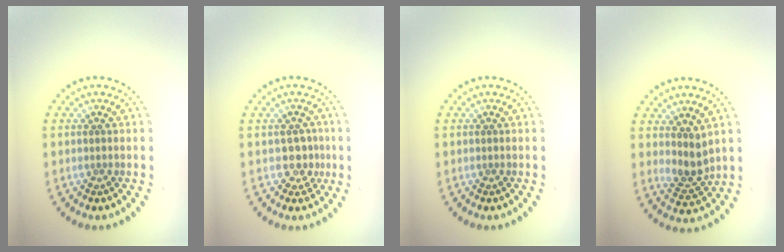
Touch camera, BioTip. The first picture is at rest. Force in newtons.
{"total": 2.1, "press": 1.7, "slide": 1.3}
{"total": 0.0}
{"total": 2.5, "press": 2.1, "slide": 1.5}